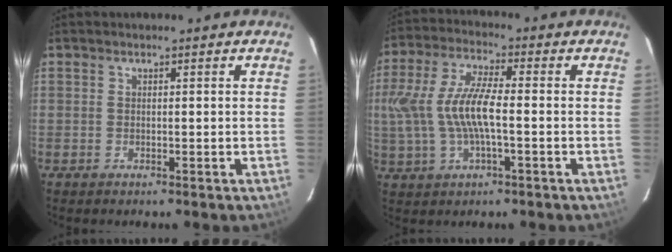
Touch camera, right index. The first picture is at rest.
{"total": 11.4, "force": [-1.0, 3.5, 10.8], "torque": [-0.225, 0.005, -0.016]}